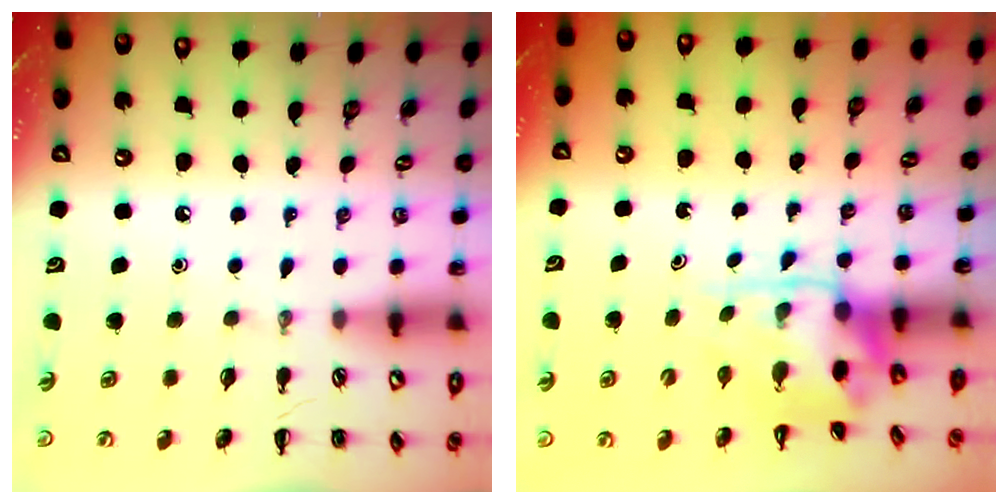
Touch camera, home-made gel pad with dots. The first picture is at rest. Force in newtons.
{"total": 4.0, "press": 3.9, "slide": 0.8}